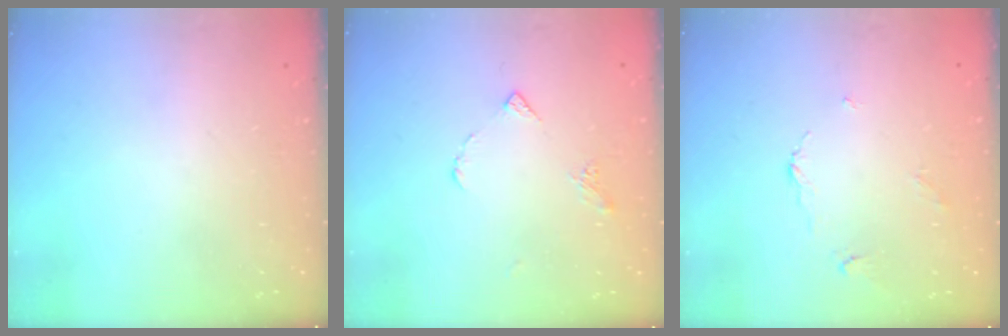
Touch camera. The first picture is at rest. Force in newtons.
{"total": 5.6, "press": 5.5, "slide": 0.7}
{"total": 2.6, "press": 2.5, "slide": 0.4}